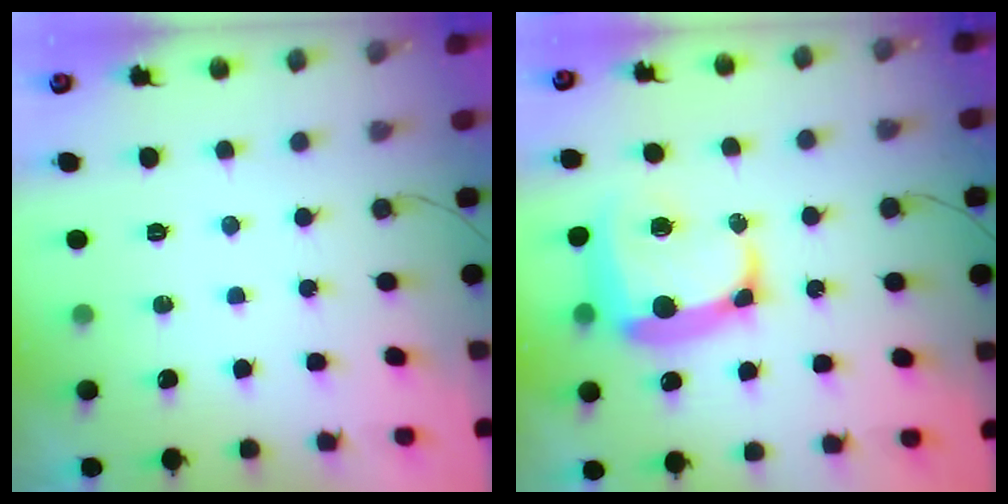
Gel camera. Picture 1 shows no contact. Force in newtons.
{"total": 15.5, "press": 15.3, "slide": 1.9}